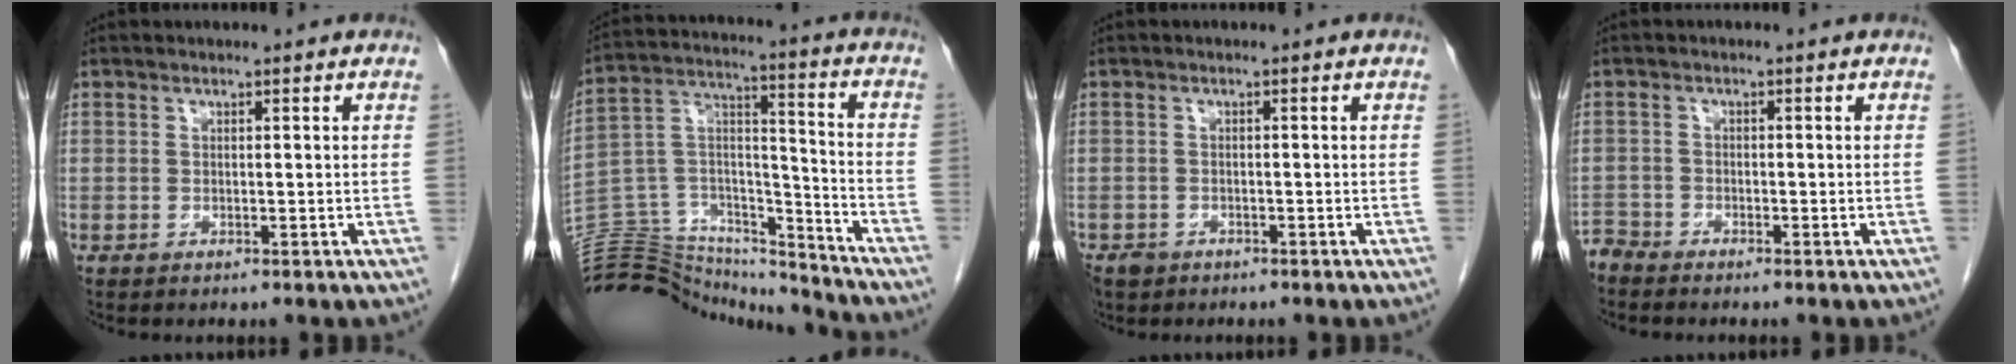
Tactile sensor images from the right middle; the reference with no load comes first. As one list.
[{"total": 22.9, "force": [-22.0, 5.2, 4.0], "torque": [-0.109, 0.052, -0.350]}, {"total": 2.2, "force": [-1.5, 1.5, 0.3], "torque": [-0.011, 0.002, -0.024]}, {"total": 2.1, "force": [-2.1, 0.0, -0.3], "torque": [0.012, -0.008, -0.041]}]